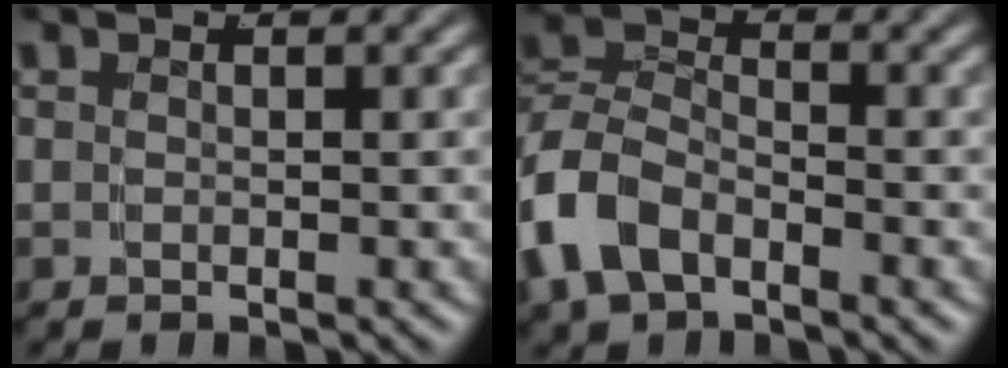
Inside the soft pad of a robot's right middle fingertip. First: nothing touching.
{"total": 8.5, "force": [-2.7, 7.2, 3.6], "torque": [-0.104, -0.015, -0.055]}